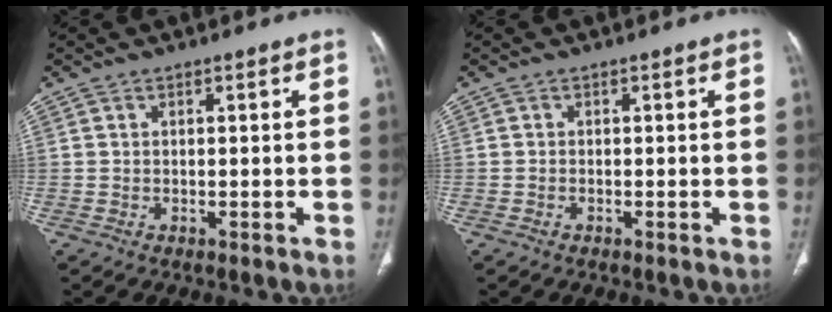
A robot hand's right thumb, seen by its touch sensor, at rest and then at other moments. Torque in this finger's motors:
{"motor_torque": [-0.07, 0.43, -0.40, 0.08, 0.02]}